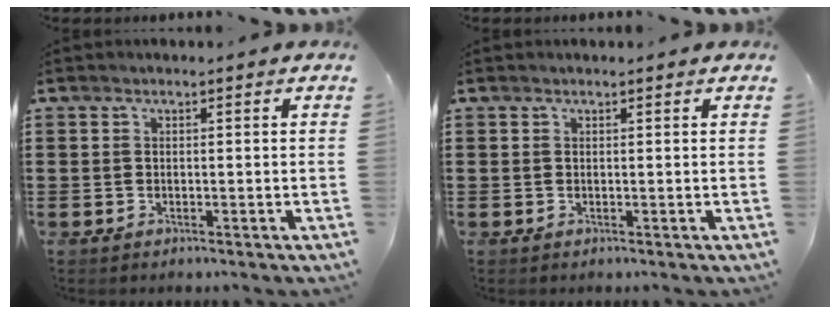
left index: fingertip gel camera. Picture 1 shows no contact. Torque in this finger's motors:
{"motor_torque": [0.02, -0.02, 0.00, 0.00]}